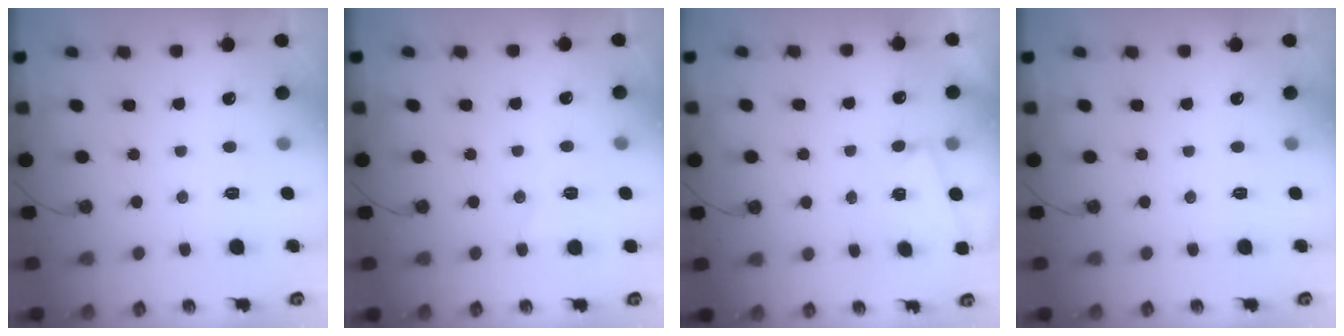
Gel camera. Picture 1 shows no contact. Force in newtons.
{"total": 5.4, "press": 5.3, "slide": 1.2}
{"total": 2.9, "press": 2.1, "slide": 2.0}
{"total": 0.0}